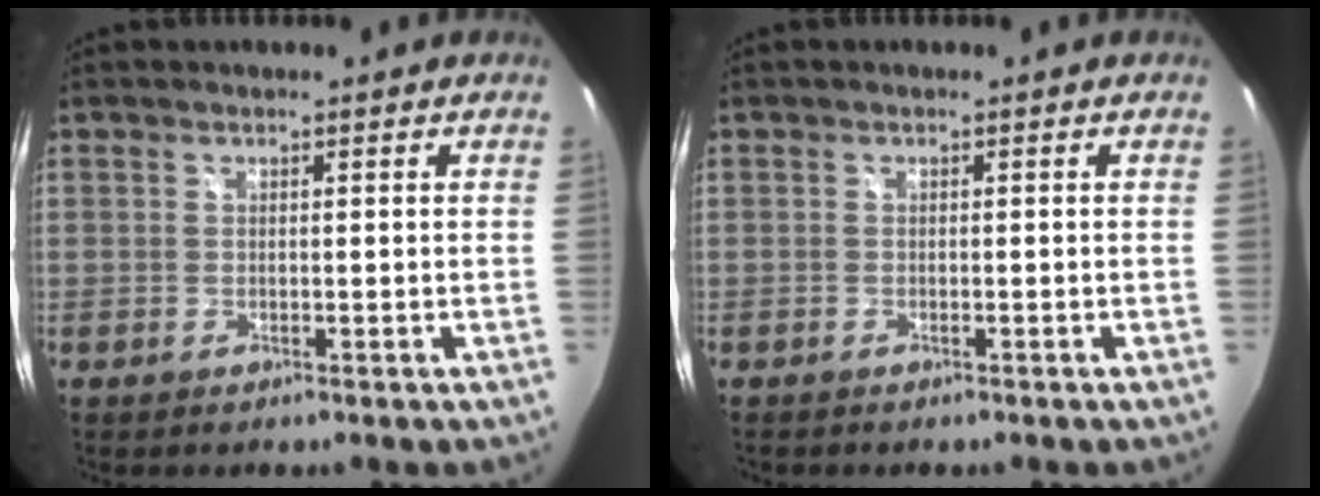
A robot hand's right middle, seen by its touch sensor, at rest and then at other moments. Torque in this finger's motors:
{"motor_torque": [0.43, -0.83, 0.06, 0.00]}